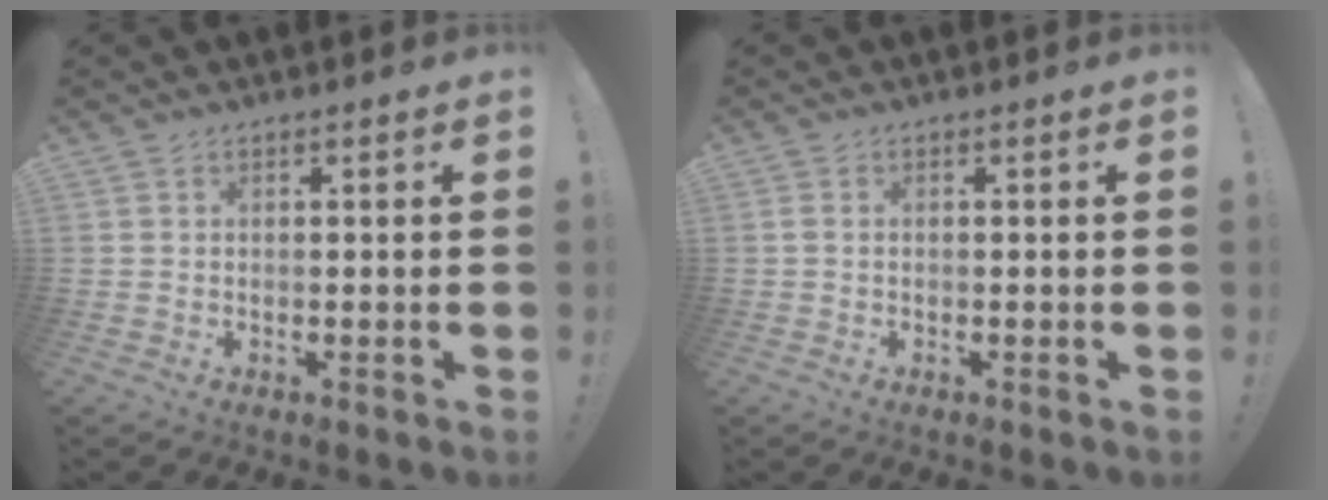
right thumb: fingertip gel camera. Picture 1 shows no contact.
{"total": 0.5, "force": [0.0, 0.3, 0.5], "torque": [-0.015, 0.003, 0.000]}